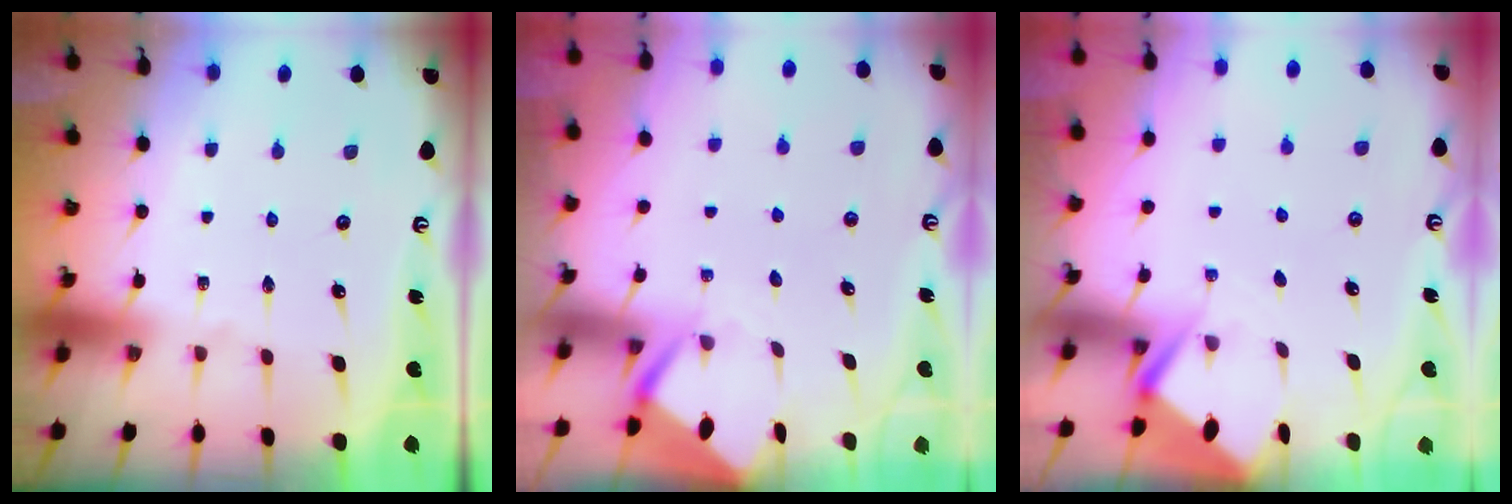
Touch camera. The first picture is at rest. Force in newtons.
{"total": 3.7, "press": 3.7, "slide": 0.3}
{"total": 2.8, "press": 2.8, "slide": 0.4}